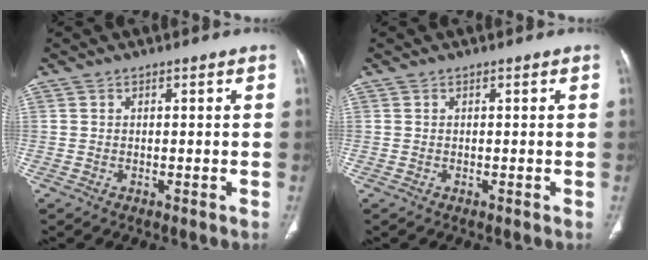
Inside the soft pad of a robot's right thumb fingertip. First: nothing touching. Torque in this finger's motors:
{"motor_torque": [0.00, 0.00, 0.00, 0.00, 0.00]}